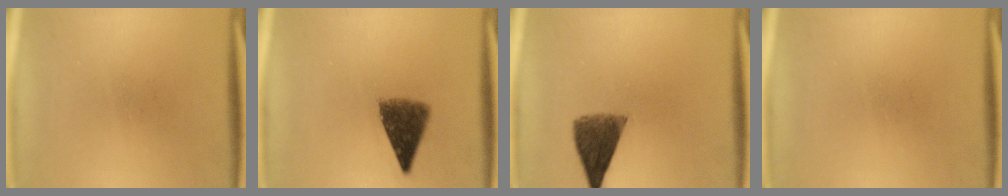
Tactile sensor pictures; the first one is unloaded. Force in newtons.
{"total": 7.2}
{"total": 7.6}
{"total": 0.0}